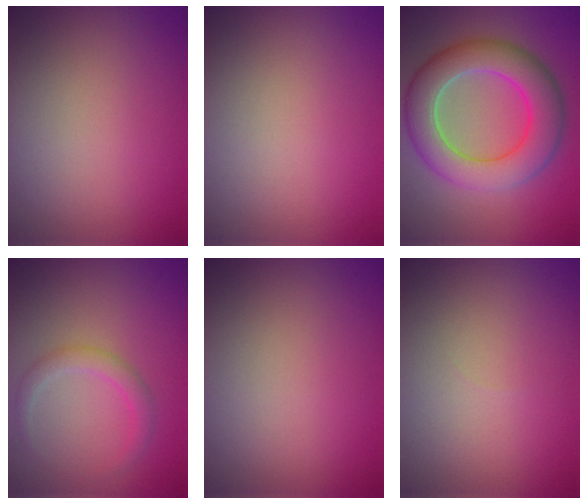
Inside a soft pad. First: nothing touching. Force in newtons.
{"total": 0.0}
{"total": 8.0, "press": 8.0, "slide": 0.3}
{"total": 1.9, "press": 1.9, "slide": 0.0}
{"total": 0.0}
{"total": 0.0}